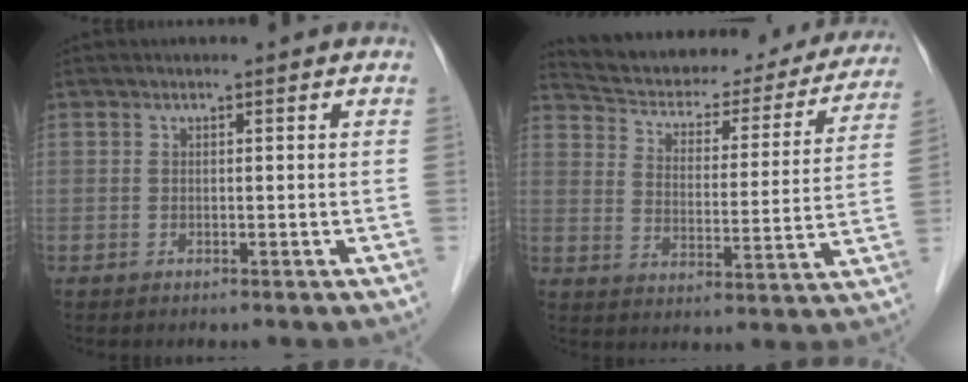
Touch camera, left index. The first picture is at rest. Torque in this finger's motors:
{"motor_torque": [-0.39, -0.92, 0.01, -0.01]}